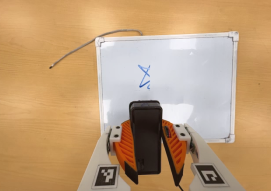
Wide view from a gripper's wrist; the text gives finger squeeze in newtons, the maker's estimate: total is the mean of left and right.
{"total": 10.7, "left": 9.8, "right": 11.5}